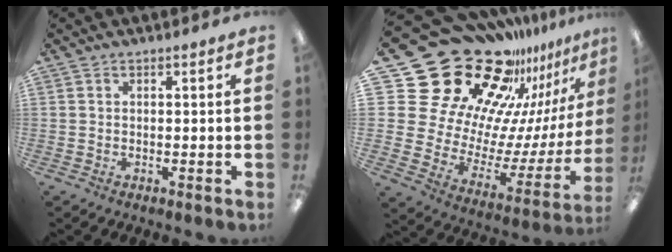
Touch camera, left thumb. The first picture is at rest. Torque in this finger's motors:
{"motor_torque": [1.98, 1.99, 1.37, -1.40, 0.08]}